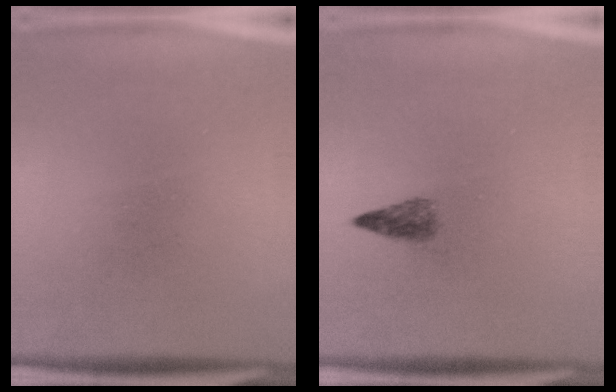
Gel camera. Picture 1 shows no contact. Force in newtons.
{"total": 1.8}